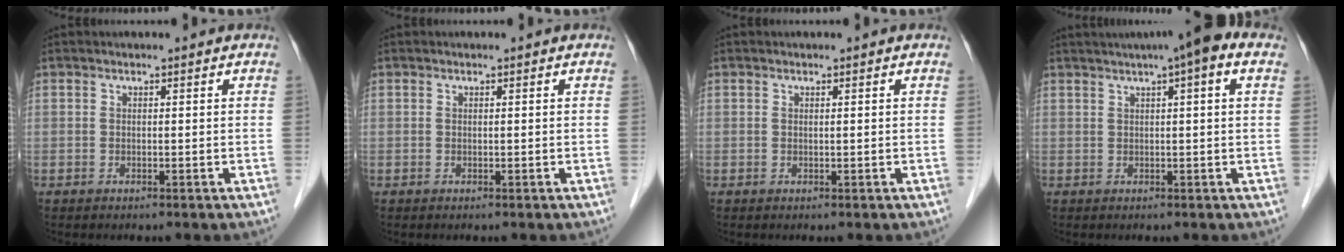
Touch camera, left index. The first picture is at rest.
{"total": 0.0}
{"total": 0.0}
{"total": 7.8, "force": [4.4, 0.6, 6.5], "torque": [-0.088, 0.035, 0.057]}